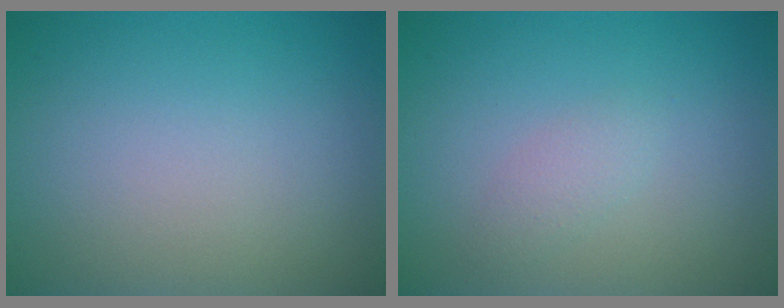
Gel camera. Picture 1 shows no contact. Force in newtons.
{"total": 1.3, "press": 1.3, "slide": 0.1}